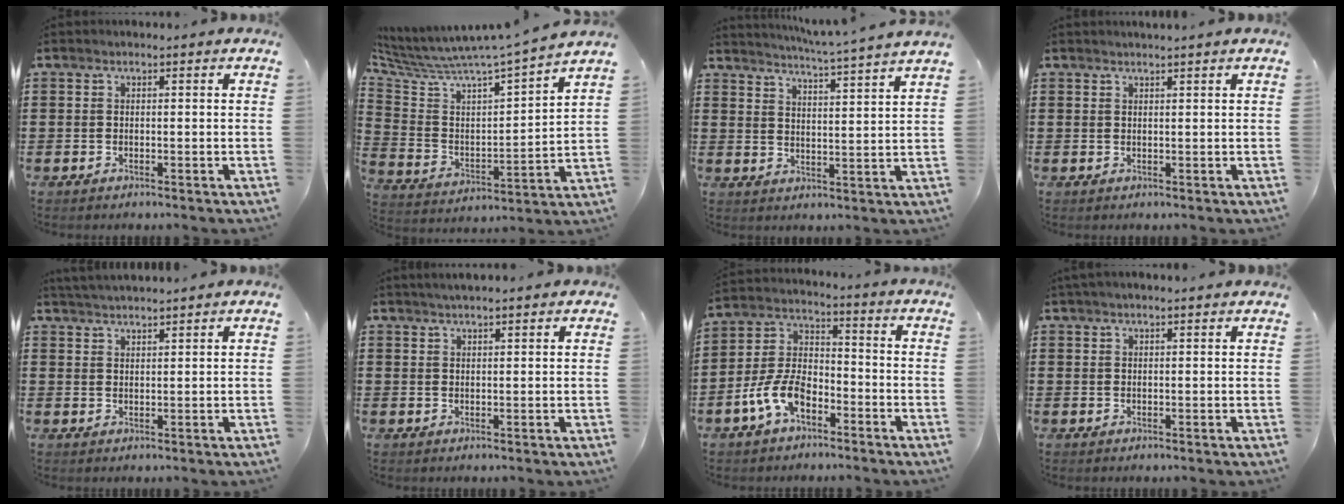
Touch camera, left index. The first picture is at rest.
{"total": 5.2, "force": [5.0, -0.3, 1.4], "torque": [-0.059, -0.061, 0.073]}
{"total": 4.4, "force": [4.0, -1.3, 1.1], "torque": [-0.038, -0.031, 0.065]}
{"total": 1.0, "force": [0.8, -0.2, 0.4], "torque": [-0.007, -0.003, 0.016]}
{"total": 2.1, "force": [2.0, -0.3, -0.1], "torque": [-0.004, -0.003, 0.040]}
{"total": 1.5, "force": [1.4, 0.2, 0.7], "torque": [-0.016, 0.005, 0.025]}
{"total": 8.0, "force": [-4.6, 4.2, 5.1], "torque": [-0.134, 0.002, -0.093]}
{"total": 1.2, "force": [1.1, 0.1, 0.6], "torque": [-0.014, 0.001, 0.020]}